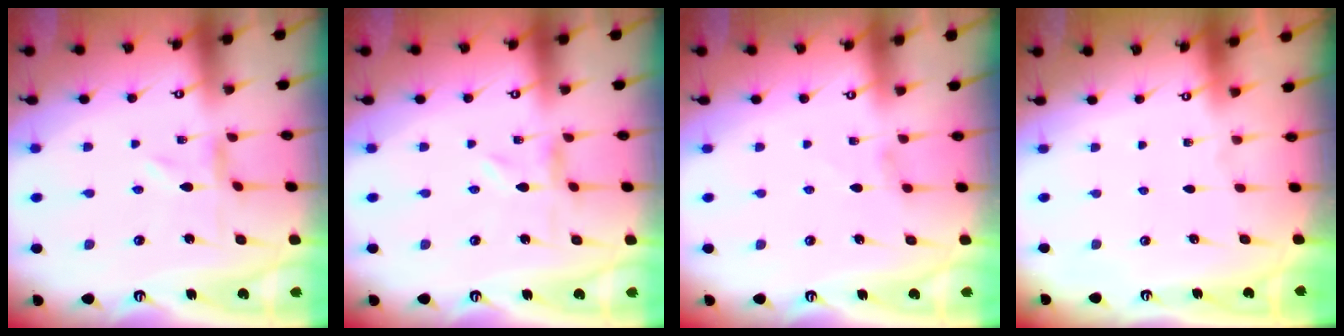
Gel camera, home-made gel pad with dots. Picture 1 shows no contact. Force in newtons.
{"total": 0.0}
{"total": 1.4, "press": 1.4, "slide": 0.3}
{"total": 0.0}